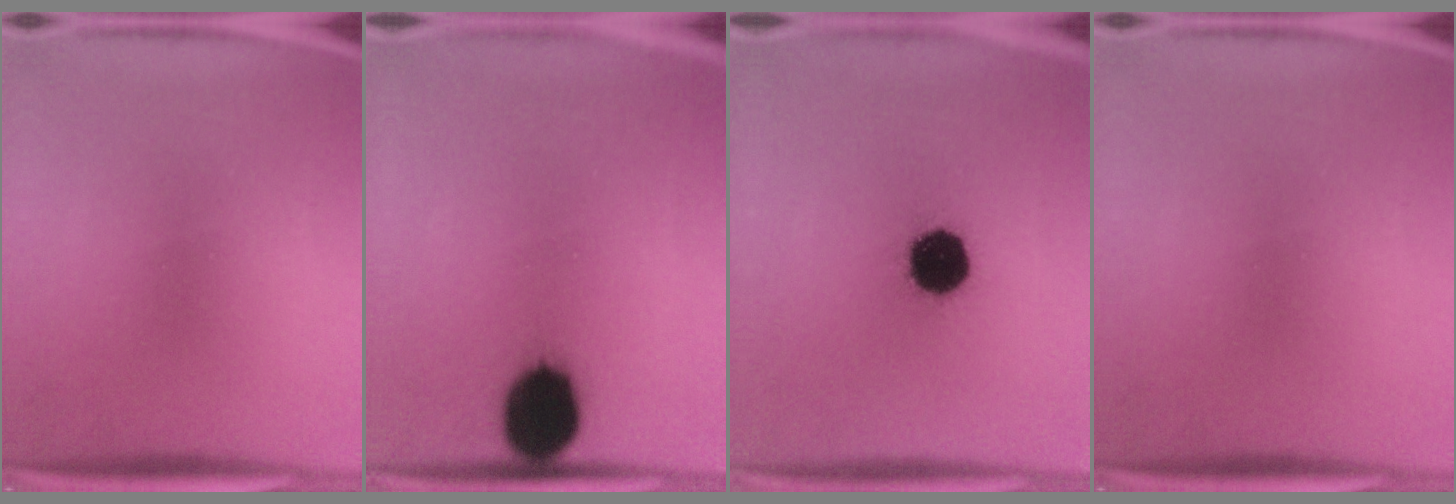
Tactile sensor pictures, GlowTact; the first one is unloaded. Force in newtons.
{"total": 14.0}
{"total": 15.1}
{"total": 0.0}